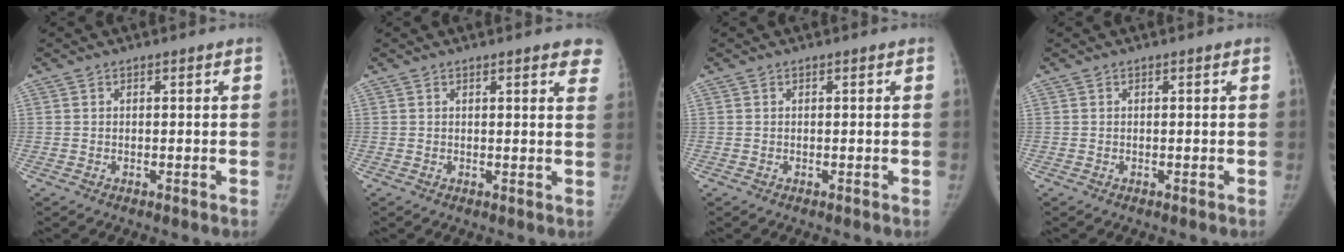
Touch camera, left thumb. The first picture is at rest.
{"total": 6.5, "force": [4.7, 1.4, 4.2], "torque": [-0.022, -0.010, 0.046]}
{"total": 0.0}
{"total": 0.0}